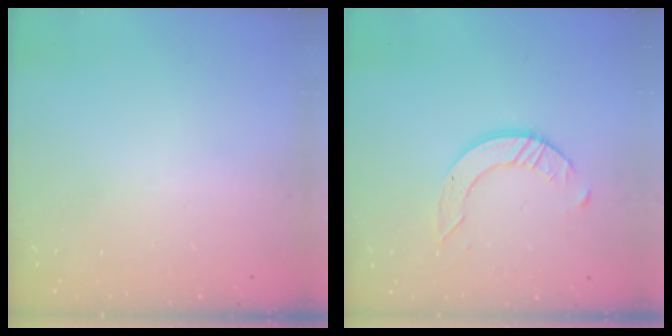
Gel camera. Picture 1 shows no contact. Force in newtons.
{"total": 6.5, "press": 6.5, "slide": 0.6}